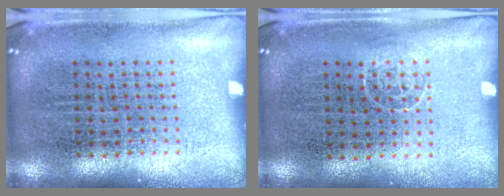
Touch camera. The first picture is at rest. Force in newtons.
{"total": 0.7, "press": 0.5, "slide": 0.5}